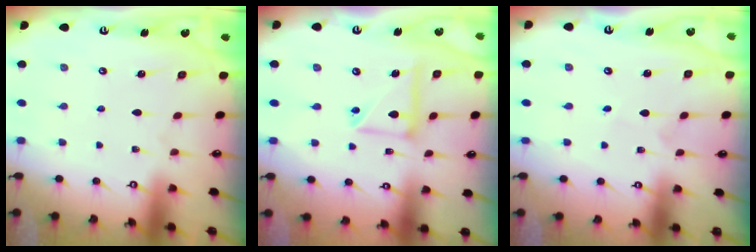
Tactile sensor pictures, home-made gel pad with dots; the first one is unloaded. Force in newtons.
{"total": 10.6, "press": 10.5, "slide": 0.9}
{"total": 1.6, "press": 1.6, "slide": 0.1}